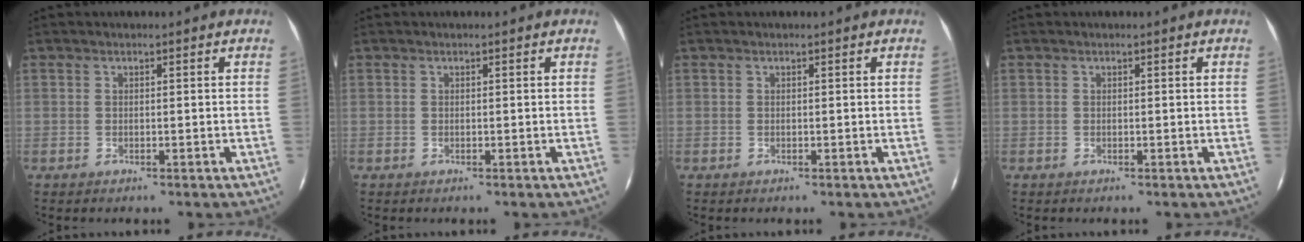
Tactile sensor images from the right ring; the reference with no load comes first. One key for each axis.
{"total": 0.0}
{"total": 0.0}
{"total": 0.0}